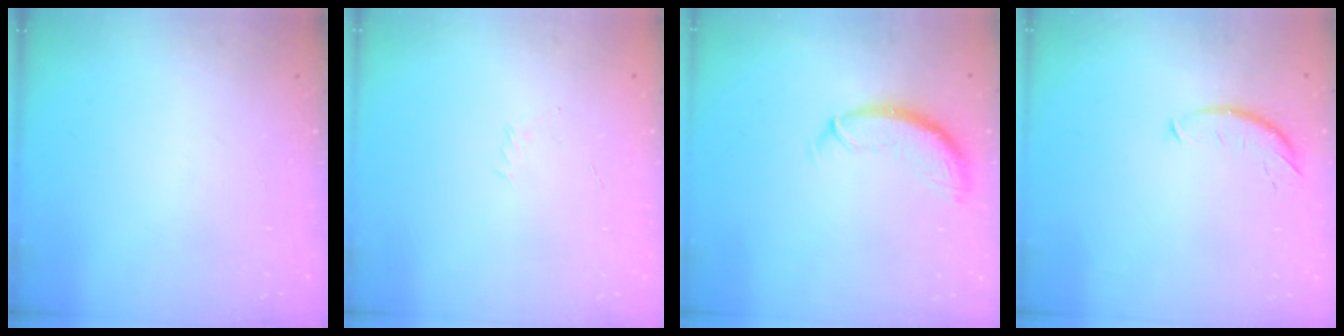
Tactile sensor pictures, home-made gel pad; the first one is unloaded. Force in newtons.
{"total": 2.9, "press": 2.8, "slide": 0.7}
{"total": 10.4, "press": 10.3, "slide": 0.9}
{"total": 7.5, "press": 7.5, "slide": 0.6}